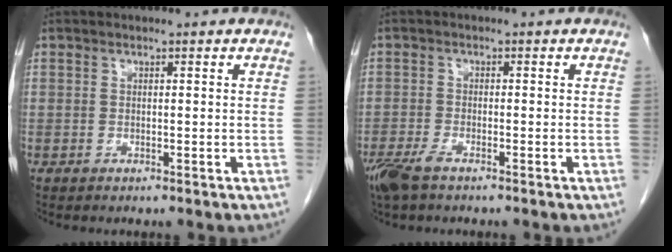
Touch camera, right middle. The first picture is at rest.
{"total": 4.2, "force": [-2.9, 1.1, 2.8], "torque": [-0.062, -0.009, -0.056]}